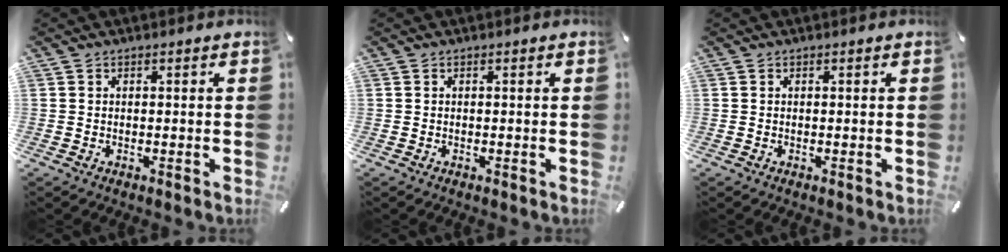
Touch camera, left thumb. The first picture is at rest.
{"total": 0.0}
{"total": 0.0}